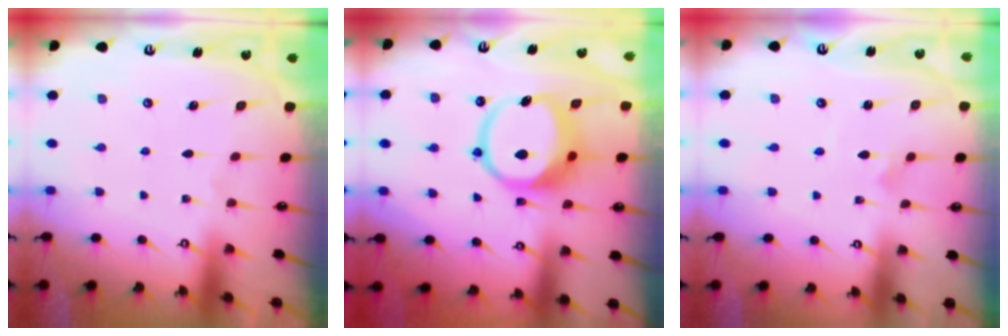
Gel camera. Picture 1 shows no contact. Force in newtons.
{"total": 12.2, "press": 12.1, "slide": 1.7}
{"total": 2.3, "press": 2.3, "slide": 0.1}